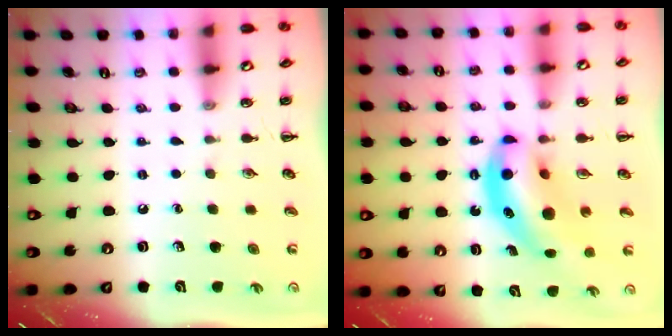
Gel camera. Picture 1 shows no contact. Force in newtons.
{"total": 12.4, "press": 12.1, "slide": 2.8}